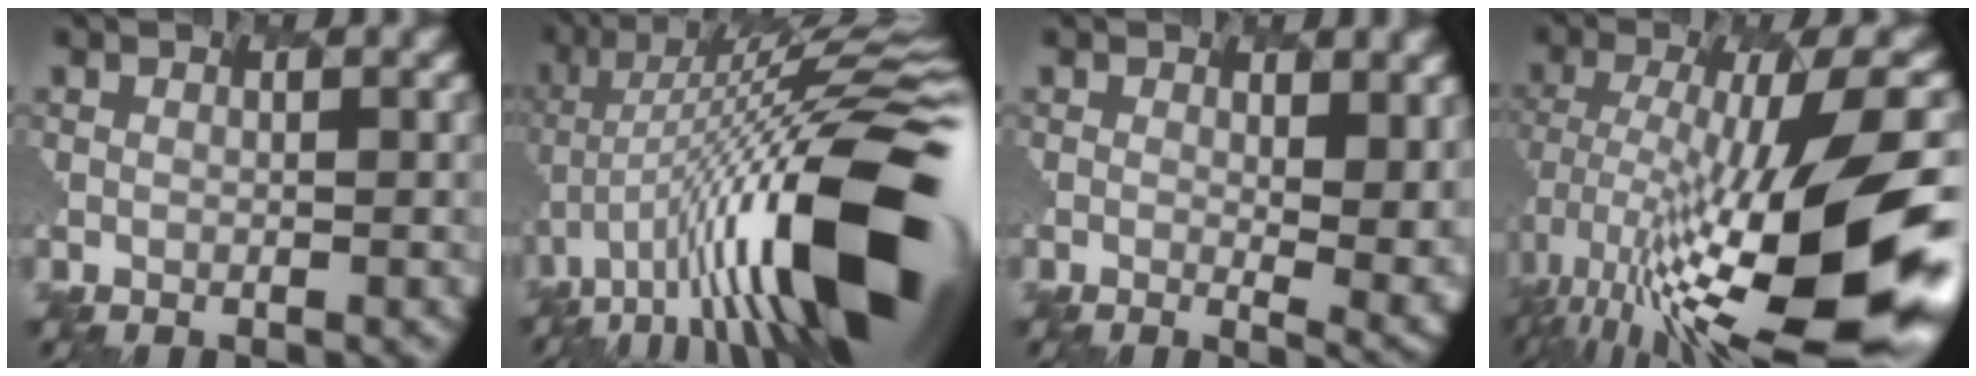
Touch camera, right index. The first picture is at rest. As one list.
[{"total": 16.5, "force": [-4.1, 5.1, 15.1], "torque": [-0.241, 0.023, -0.080]}, {"total": 4.5, "force": [0.9, 1.7, 4.1], "torque": [-0.060, -0.012, 0.013]}, {"total": 15.1, "force": [-4.0, 3.8, 14.0], "torque": [-0.256, 0.008, -0.070]}]